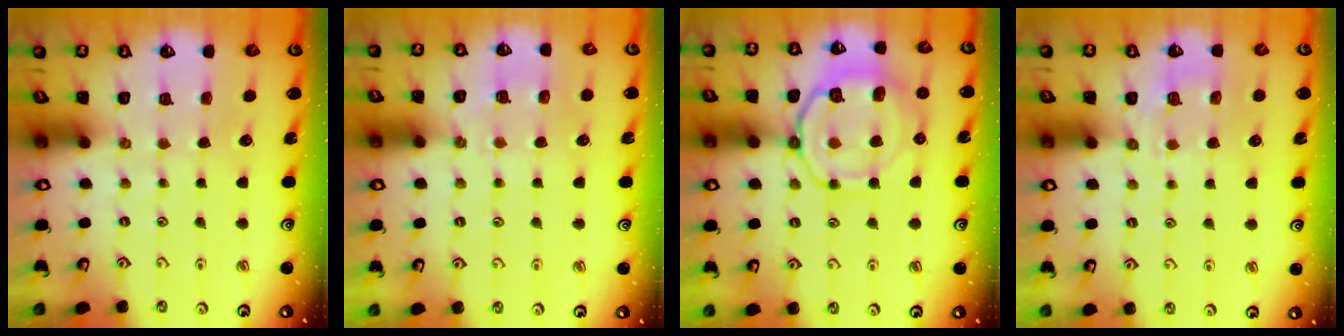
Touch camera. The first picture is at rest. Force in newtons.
{"total": 5.8, "press": 5.8, "slide": 0.1}
{"total": 12.1, "press": 12.0, "slide": 0.9}
{"total": 6.0, "press": 5.8, "slide": 1.4}